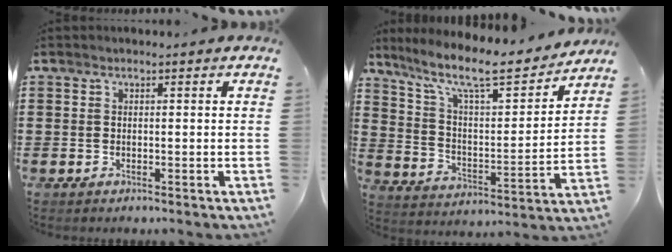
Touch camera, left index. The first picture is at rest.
{"total": 10.8, "force": [8.8, 1.6, 6.1], "torque": [-0.136, -0.056, 0.144]}